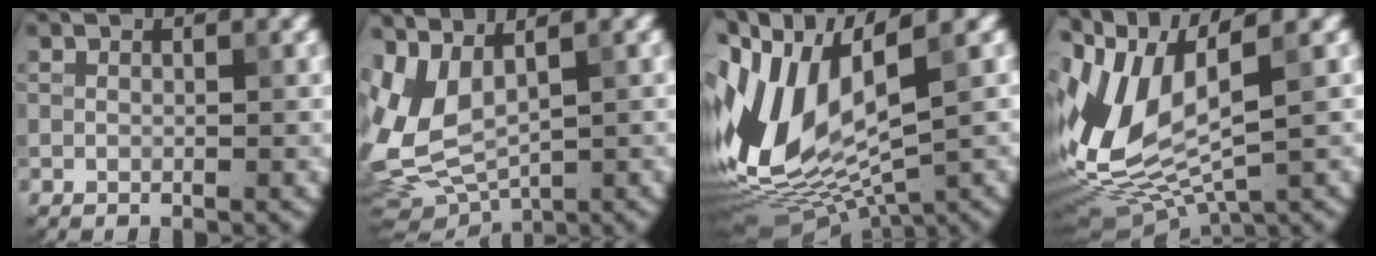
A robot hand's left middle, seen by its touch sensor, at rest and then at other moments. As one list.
[{"total": 6.4, "force": [1.0, 3.4, 5.3], "torque": [-0.128, -0.004, 0.026]}, {"total": 12.7, "force": [1.9, 6.3, 10.9], "torque": [-0.245, -0.005, 0.047]}, {"total": 11.3, "force": [0.9, 5.2, 10.0], "torque": [-0.231, -0.009, 0.028]}]